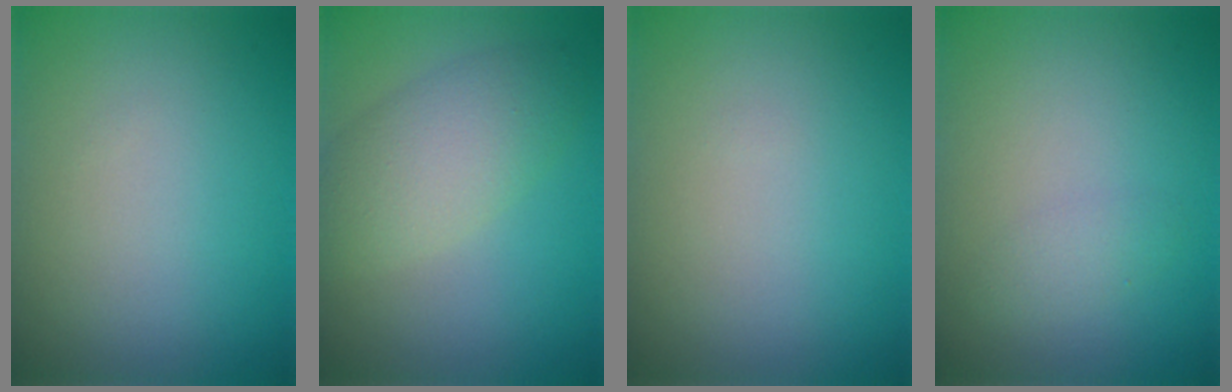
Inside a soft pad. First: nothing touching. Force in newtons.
{"total": 5.0, "press": 5.0, "slide": 0.4}
{"total": 0.0}
{"total": 1.2, "press": 1.2, "slide": 0.0}